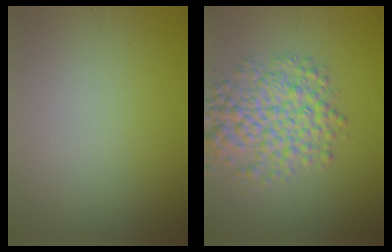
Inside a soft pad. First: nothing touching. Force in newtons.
{"total": 6.0, "press": 6.0, "slide": 0.1}